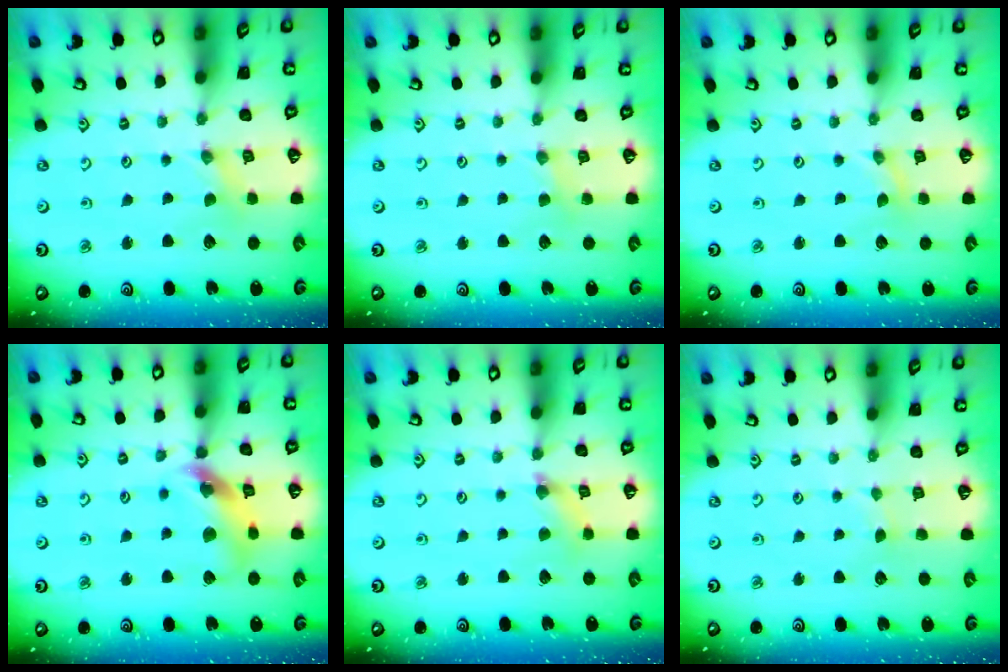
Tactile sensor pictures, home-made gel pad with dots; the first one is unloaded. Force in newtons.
{"total": 2.3, "press": 2.3, "slide": 0.3}
{"total": 0.0}
{"total": 12.3, "press": 12.2, "slide": 1.6}
{"total": 2.9, "press": 2.9, "slide": 0.3}
{"total": 1.0, "press": 0.9, "slide": 0.2}